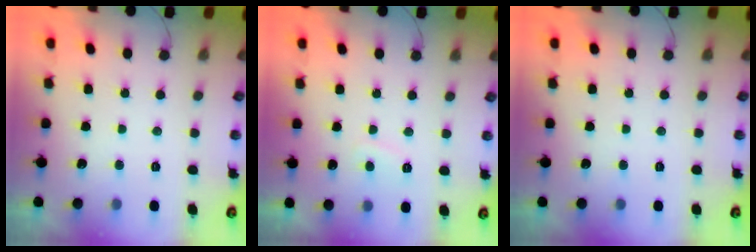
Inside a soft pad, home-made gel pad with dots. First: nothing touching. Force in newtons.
{"total": 2.2, "press": 2.1, "slide": 0.8}
{"total": 0.0}